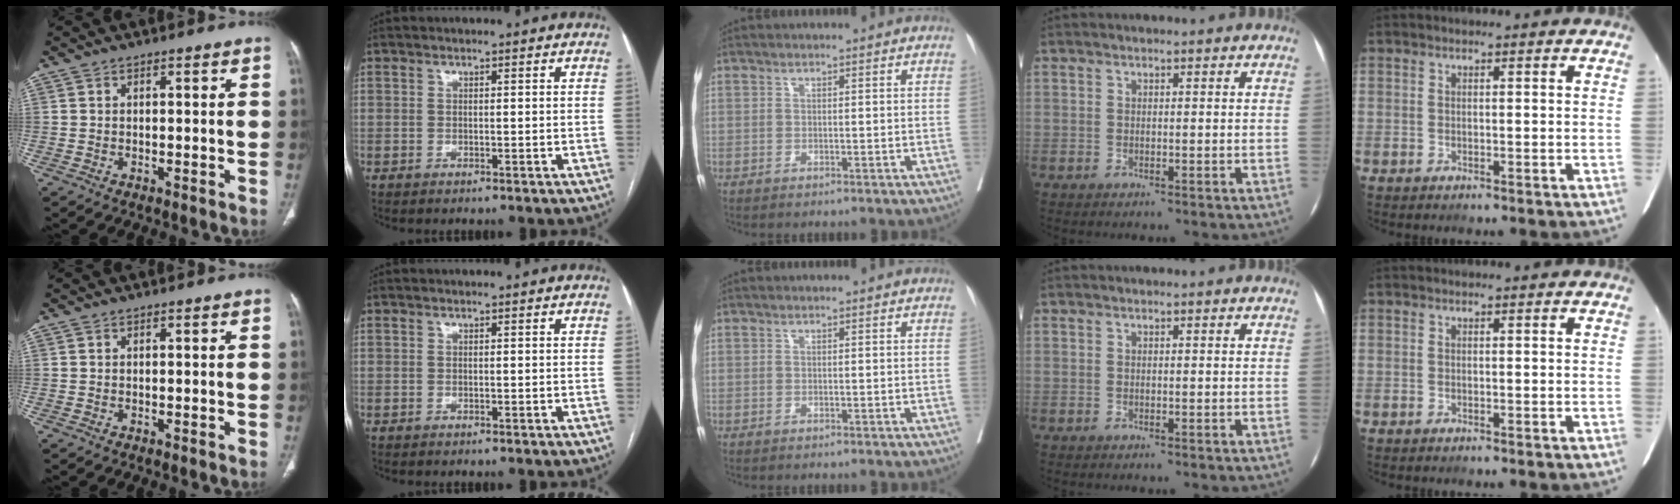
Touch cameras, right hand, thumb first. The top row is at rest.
{}